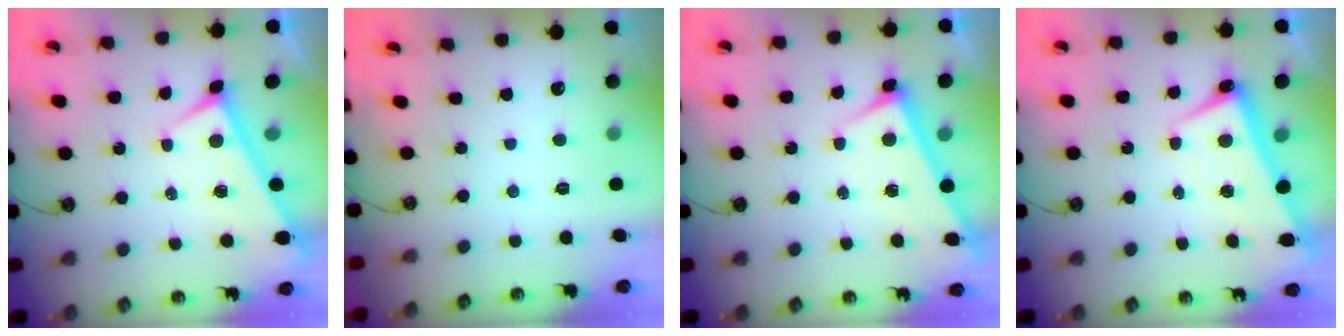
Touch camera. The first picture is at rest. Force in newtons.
{"total": 0.0}
{"total": 2.8, "press": 2.8, "slide": 0.2}
{"total": 2.6, "press": 2.5, "slide": 0.3}